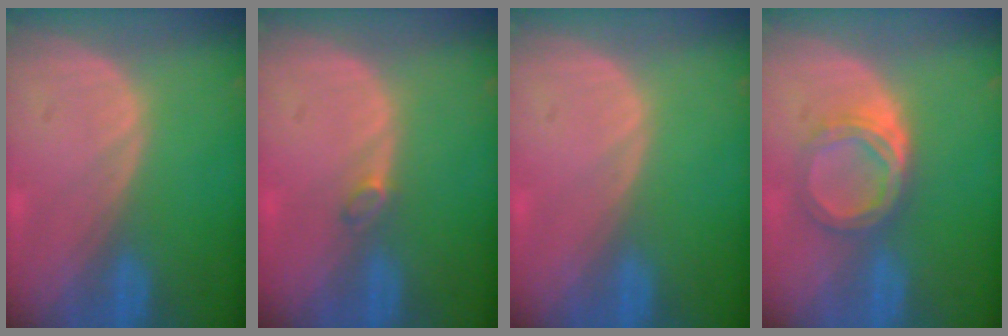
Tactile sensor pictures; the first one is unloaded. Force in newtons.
{"total": 1.2, "press": 1.2, "slide": 0.4}
{"total": 0.0}
{"total": 5.7, "press": 5.0, "slide": 2.7}